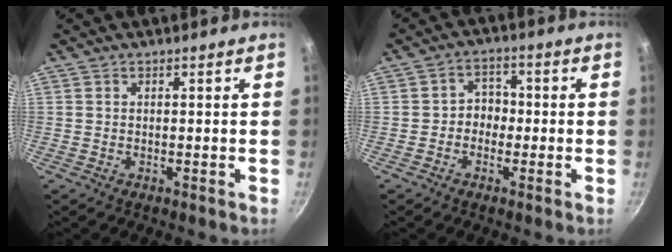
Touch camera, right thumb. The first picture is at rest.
{"total": 4.1, "force": [-1.0, 3.5, 2.0], "torque": [0.001, 0.017, -0.023]}